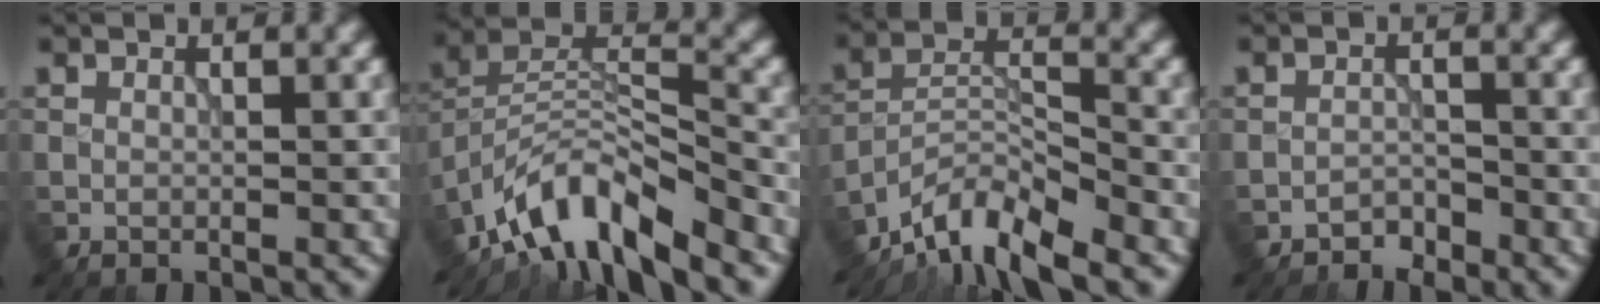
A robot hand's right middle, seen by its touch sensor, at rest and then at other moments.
{"total": 9.3, "force": [-7.1, 2.8, 5.4], "torque": [-0.084, 0.000, -0.142]}
{"total": 7.1, "force": [-6.0, 1.5, 3.3], "torque": [-0.053, -0.004, -0.125]}
{"total": 1.6, "force": [-1.5, 0.6, 0.2], "torque": [0.001, 0.006, -0.029]}